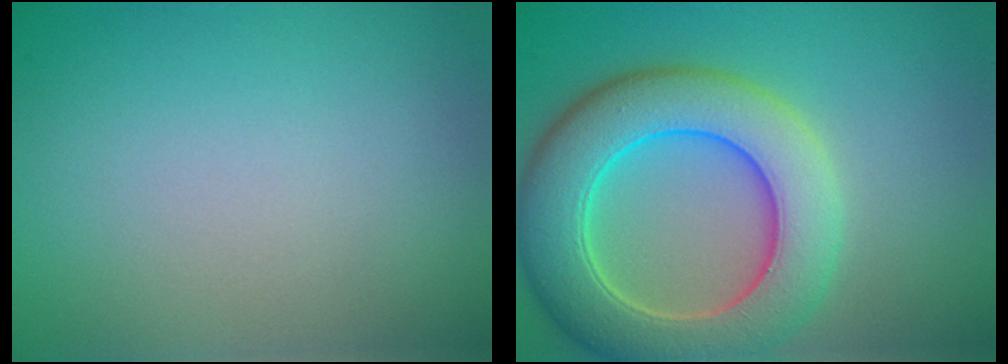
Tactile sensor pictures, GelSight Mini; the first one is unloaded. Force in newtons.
{"total": 9.2, "press": 9.2, "slide": 0.6}